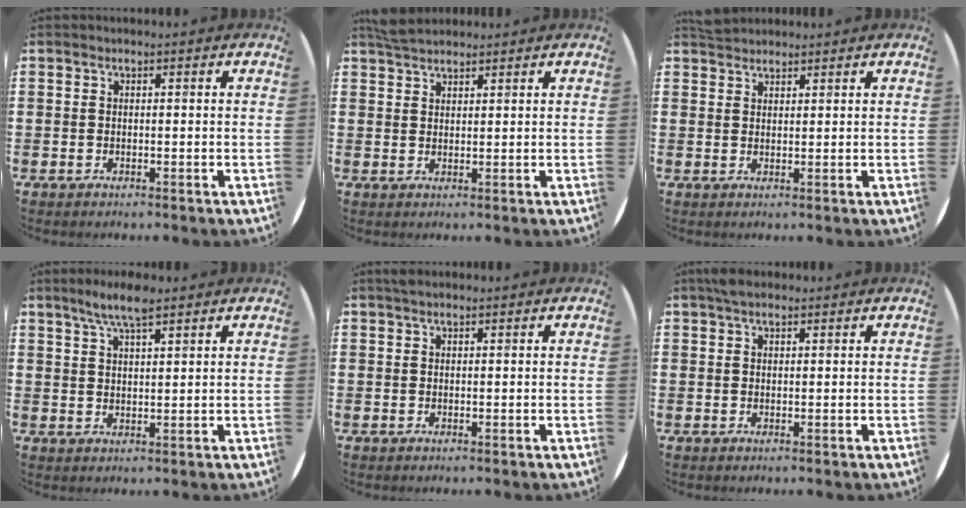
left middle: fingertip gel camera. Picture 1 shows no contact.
{"total": 2.8, "force": [2.7, 0.7, 0.7], "torque": [-0.018, 0.003, 0.051]}
{"total": 2.2, "force": [2.1, 0.6, 0.0], "torque": [0.003, 0.001, 0.039]}
{"total": 4.9, "force": [3.8, 0.9, 2.9], "torque": [-0.056, -0.001, 0.065]}
{"total": 0.7, "force": [0.7, 0.2, 0.2], "torque": [-0.004, 0.003, 0.012]}
{"total": 1.8, "force": [1.4, 0.7, 0.7], "torque": [-0.016, 0.005, 0.026]}